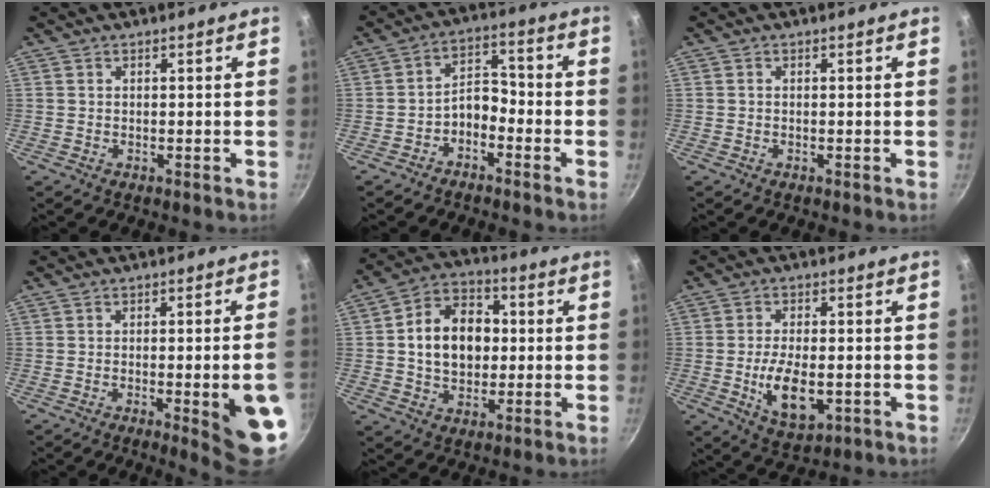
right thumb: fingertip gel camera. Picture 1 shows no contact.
{"total": 5.7, "force": [-3.0, 3.5, 3.3], "torque": [-0.035, 0.051, -0.058]}
{"total": 0.0}
{"total": 11.8, "force": [-3.0, 2.2, 11.2], "torque": [-0.117, 0.012, -0.031]}
{"total": 13.6, "force": [0.9, 10.1, 9.0], "torque": [-0.114, 0.021, 0.004]}
{"total": 9.8, "force": [-2.0, 4.9, 8.3], "torque": [-0.142, -0.001, -0.025]}